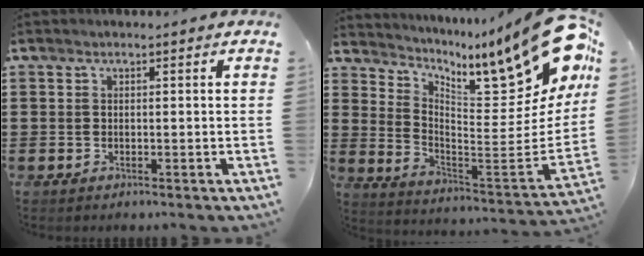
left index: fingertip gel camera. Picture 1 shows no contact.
{"total": 15.4, "force": [10.4, 3.4, 10.8], "torque": [-0.155, -0.089, 0.159]}